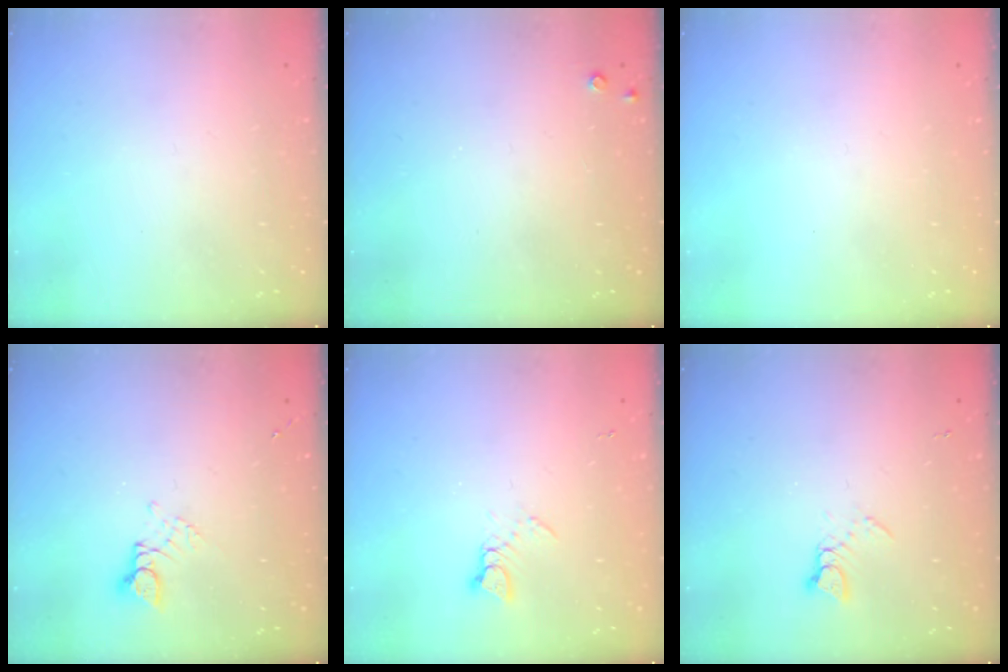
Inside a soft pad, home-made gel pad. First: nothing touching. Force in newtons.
{"total": 3.5, "press": 3.5, "slide": 0.6}
{"total": 0.0}
{"total": 2.9, "press": 2.9, "slide": 0.4}
{"total": 2.6, "press": 2.6, "slide": 0.3}
{"total": 2.6, "press": 2.6, "slide": 0.3}